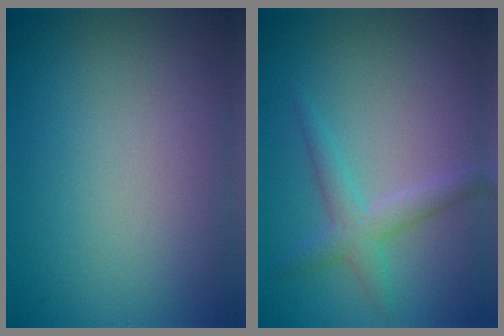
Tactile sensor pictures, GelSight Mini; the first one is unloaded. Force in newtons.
{"total": 2.6, "press": 2.6, "slide": 0.0}